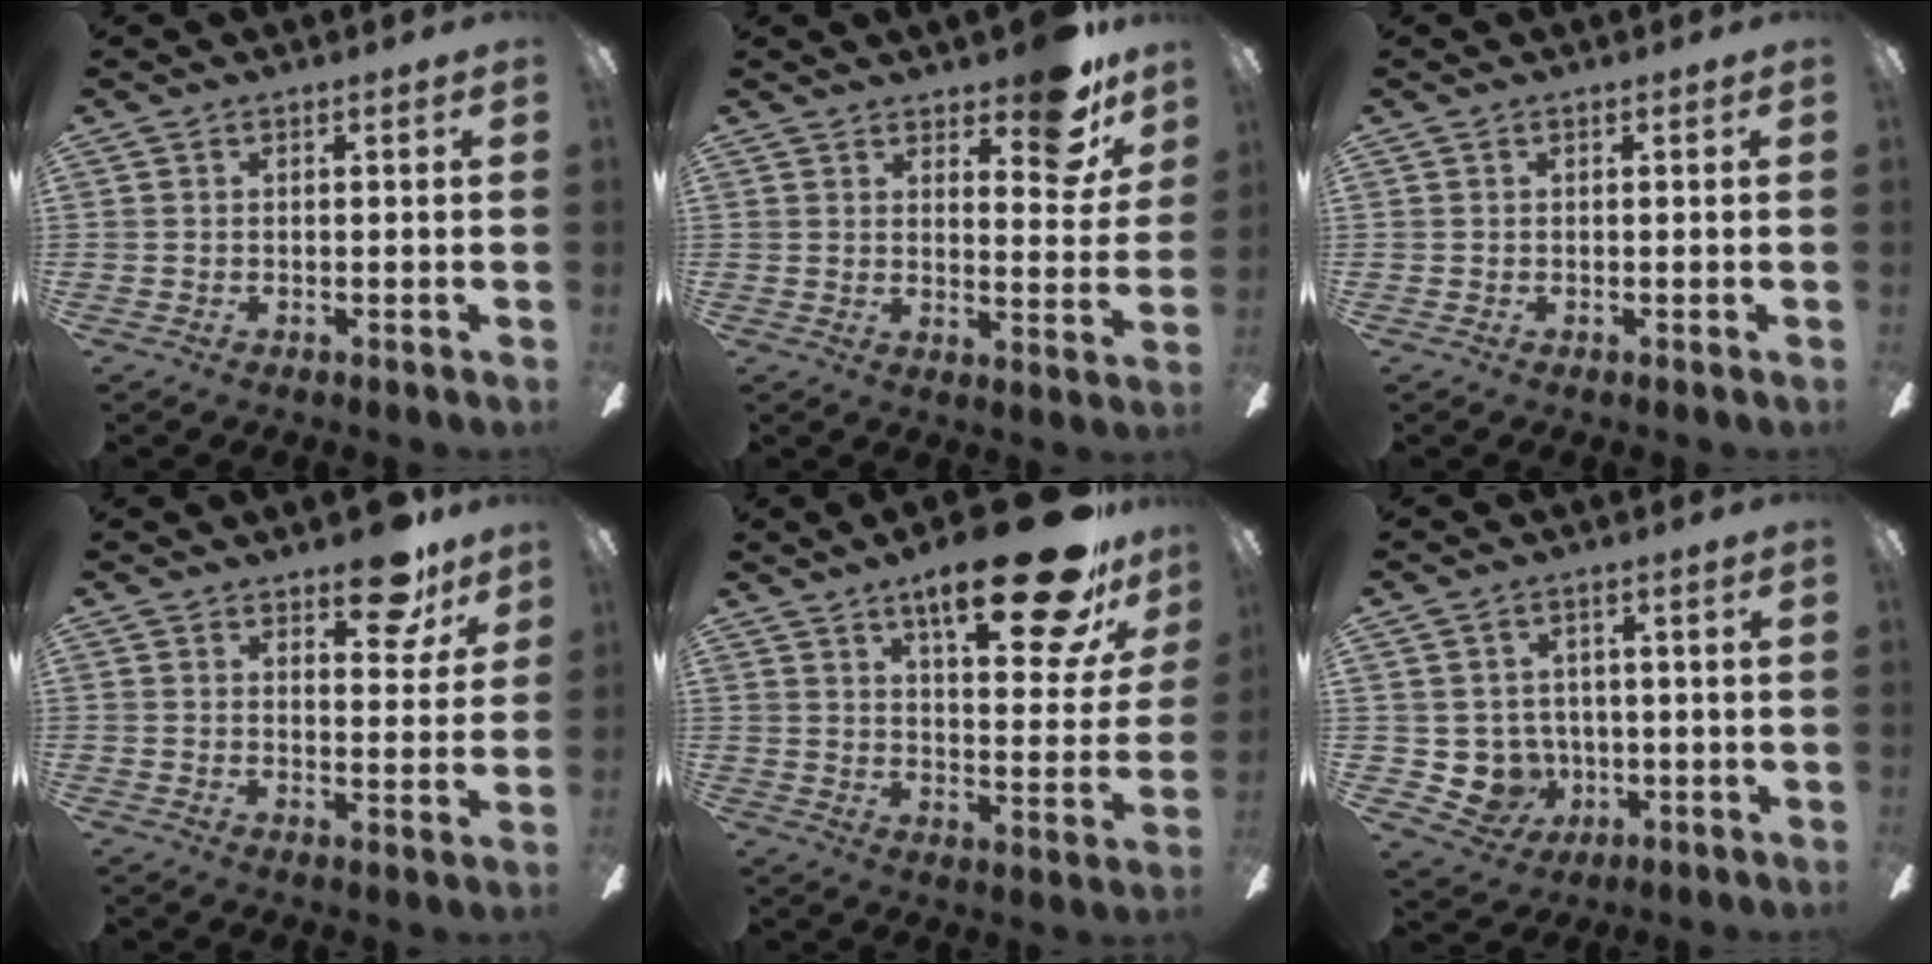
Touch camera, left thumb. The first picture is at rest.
{"total": 11.7, "force": [8.5, 4.4, 6.6], "torque": [-0.078, -0.053, 0.148]}
{"total": 0.0}
{"total": 11.1, "force": [8.0, 4.7, 6.1], "torque": [-0.059, -0.047, 0.134]}
{"total": 24.6, "force": [16.3, 7.0, 17.1], "torque": [-0.252, -0.096, 0.258]}
{"total": 6.7, "force": [0.6, 6.6, 1.3], "torque": [-0.050, -0.011, 0.019]}